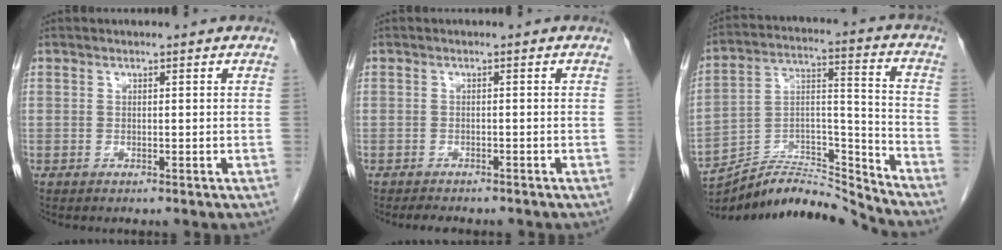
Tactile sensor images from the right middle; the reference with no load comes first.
{"total": 3.1, "force": [-2.7, 0.9, 1.2], "torque": [-0.025, -0.007, -0.032]}
{"total": 15.5, "force": [-15.5, -0.6, 1.1], "torque": [-0.023, 0.049, -0.271]}